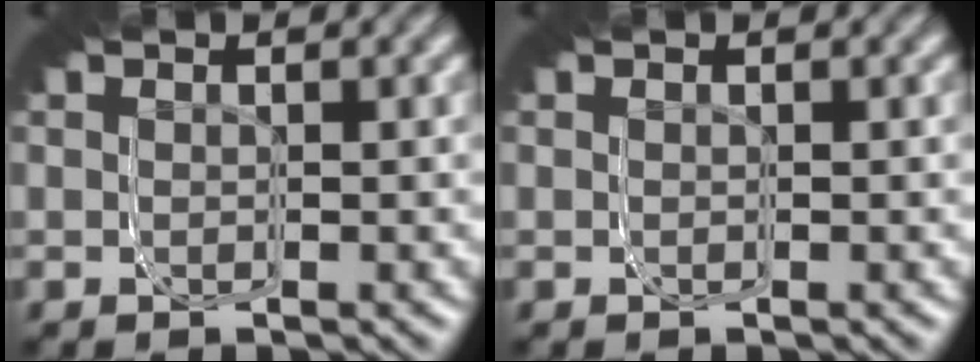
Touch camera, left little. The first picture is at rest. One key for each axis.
{"total": 0.0}